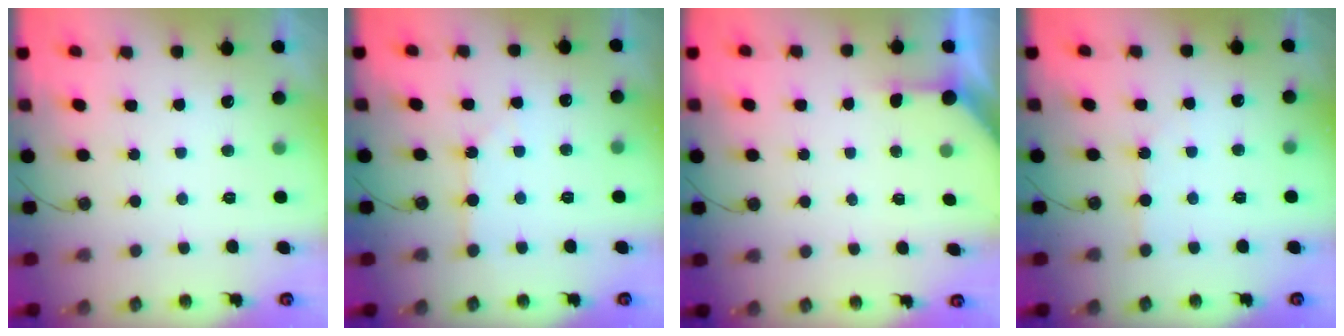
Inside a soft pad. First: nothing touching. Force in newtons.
{"total": 1.8, "press": 1.7, "slide": 0.3}
{"total": 2.6, "press": 2.6, "slide": 0.4}
{"total": 2.1, "press": 2.1, "slide": 0.4}